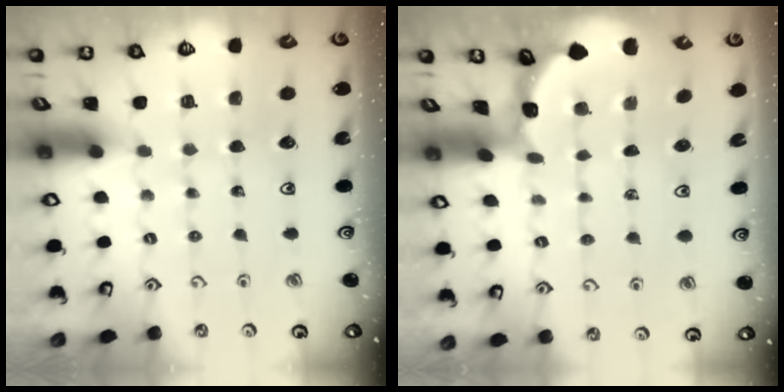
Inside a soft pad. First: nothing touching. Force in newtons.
{"total": 1.1, "press": 1.1, "slide": 0.1}